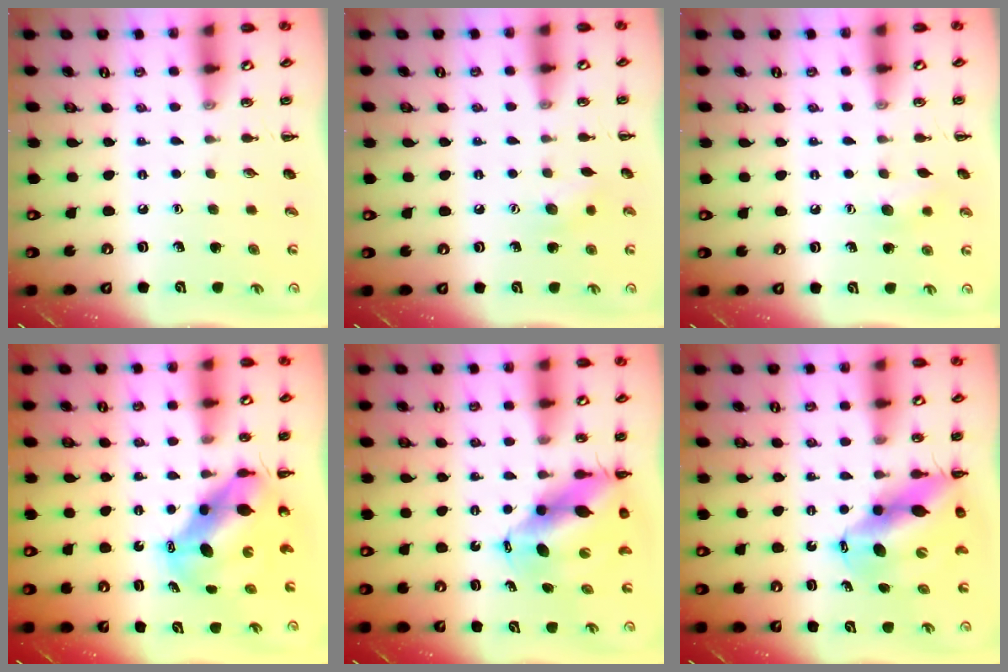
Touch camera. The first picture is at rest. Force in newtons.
{"total": 7.1, "press": 7.0, "slide": 1.4}
{"total": 6.5, "press": 6.4, "slide": 1.2}
{"total": 8.6, "press": 8.2, "slide": 2.6}
{"total": 10.3, "press": 10.0, "slide": 2.6}
{"total": 13.5, "press": 12.9, "slide": 3.7}